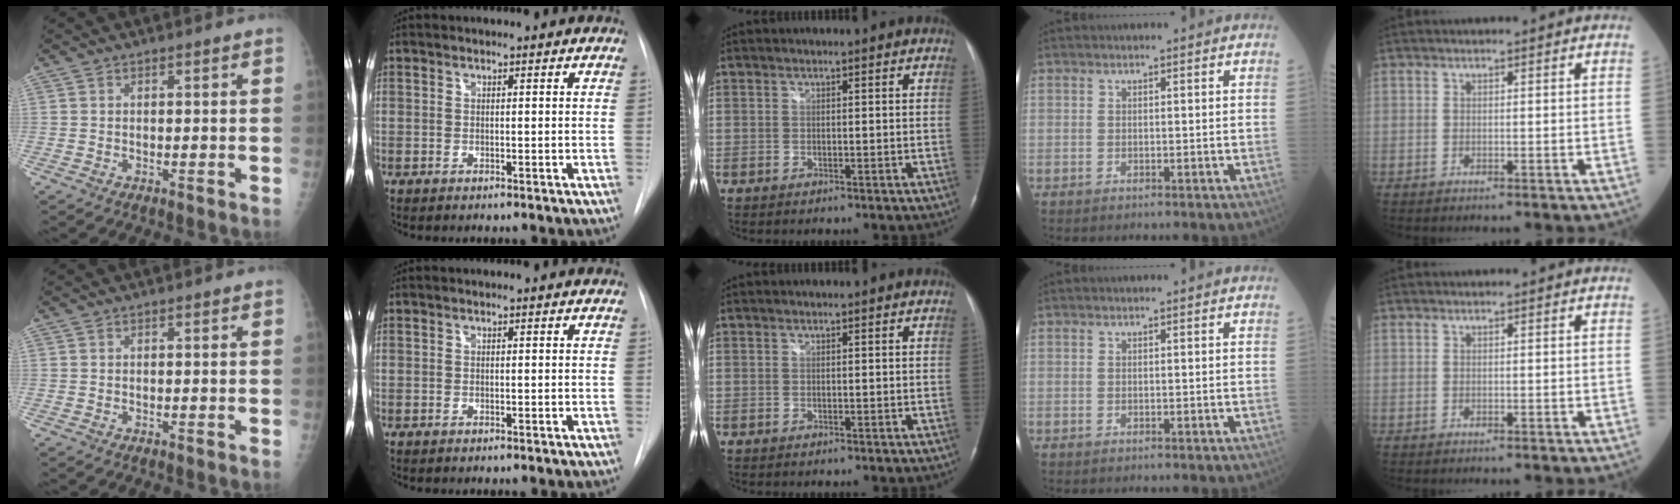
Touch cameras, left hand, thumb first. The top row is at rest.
{}